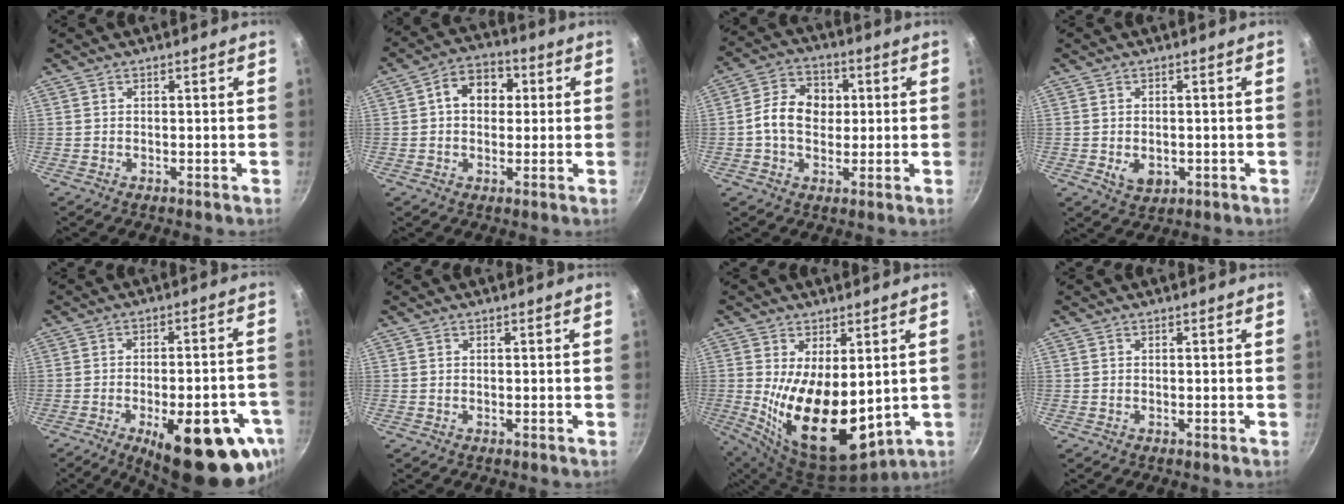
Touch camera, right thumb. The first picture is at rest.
{"total": 8.6, "force": [1.5, 6.5, 5.4], "torque": [-0.047, 0.016, 0.010]}
{"total": 9.5, "force": [0.4, 7.4, 6.0], "torque": [-0.081, 0.014, -0.010]}
{"total": 4.2, "force": [-0.9, 3.0, 2.8], "torque": [-0.038, -0.004, -0.004]}
{"total": 22.6, "force": [-10.0, 8.5, 18.4], "torque": [-0.197, 0.021, -0.127]}
{"total": 0.0}
{"total": 17.1, "force": [0.5, 8.9, 14.5], "torque": [-0.226, -0.041, 0.033]}
{"total": 0.0}